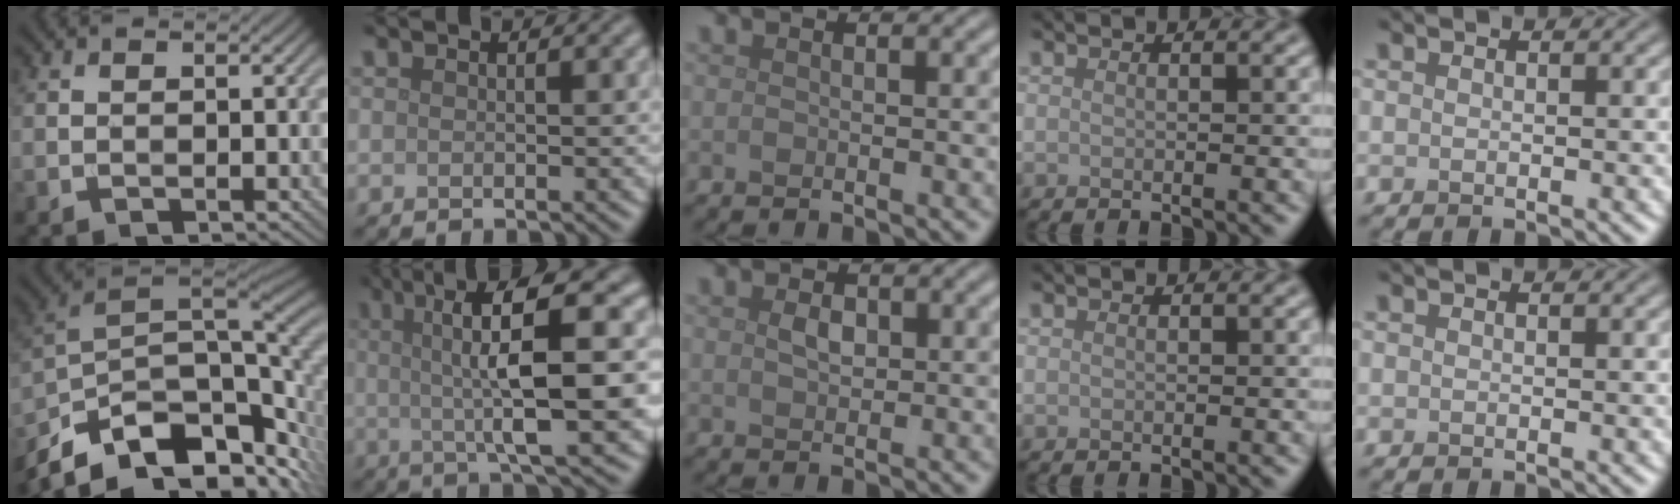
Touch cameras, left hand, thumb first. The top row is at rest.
{"thumb": {"total": 16.8, "force": [-8.7, 8.2, 11.7], "torque": [-0.240, -0.030, -0.139]}, "index": {"total": 12.2, "force": [1.8, 3.2, 11.7], "torque": [-0.156, 0.019, 0.022]}, "middle": {"total": 1.5, "force": [0.3, 1.0, 1.1], "torque": [-0.024, 0.001, 0.006]}}